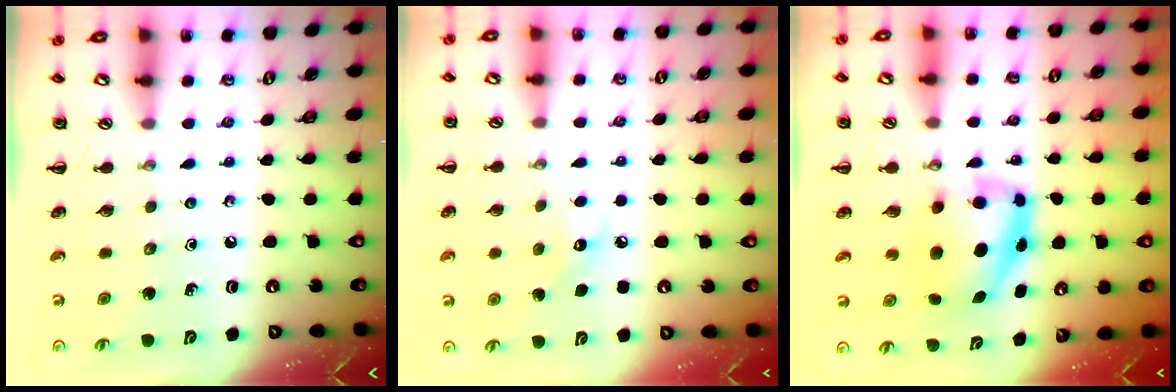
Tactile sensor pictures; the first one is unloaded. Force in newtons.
{"total": 5.9, "press": 5.7, "slide": 1.6}
{"total": 6.5, "press": 6.4, "slide": 0.9}